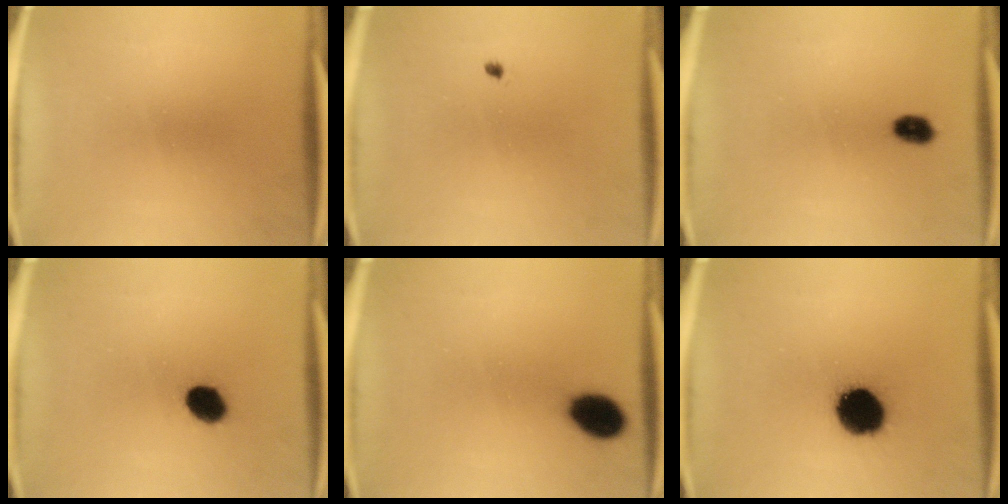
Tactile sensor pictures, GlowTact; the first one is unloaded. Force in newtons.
{"total": 0.6}
{"total": 2.8}
{"total": 6.4}
{"total": 8.1}
{"total": 14.6}